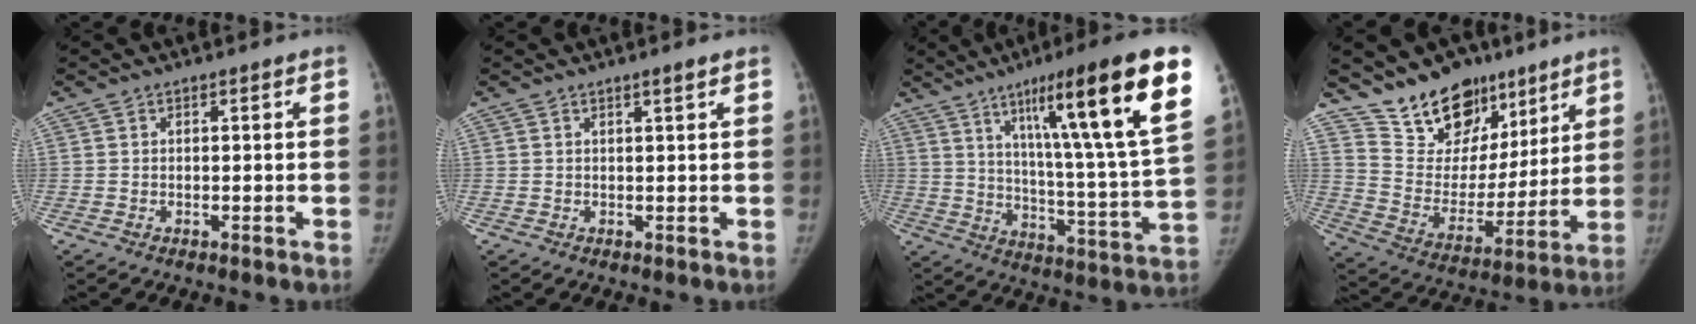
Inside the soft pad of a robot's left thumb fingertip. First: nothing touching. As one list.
[{"total": 1.2, "force": [0.8, -0.1, 0.8], "torque": [-0.012, -0.006, 0.015]}, {"total": 26.0, "force": [13.0, 2.8, 22.4], "torque": [-0.321, -0.037, 0.199]}, {"total": 18.6, "force": [13.1, 11.2, 6.9], "torque": [-0.052, -0.073, 0.226]}]